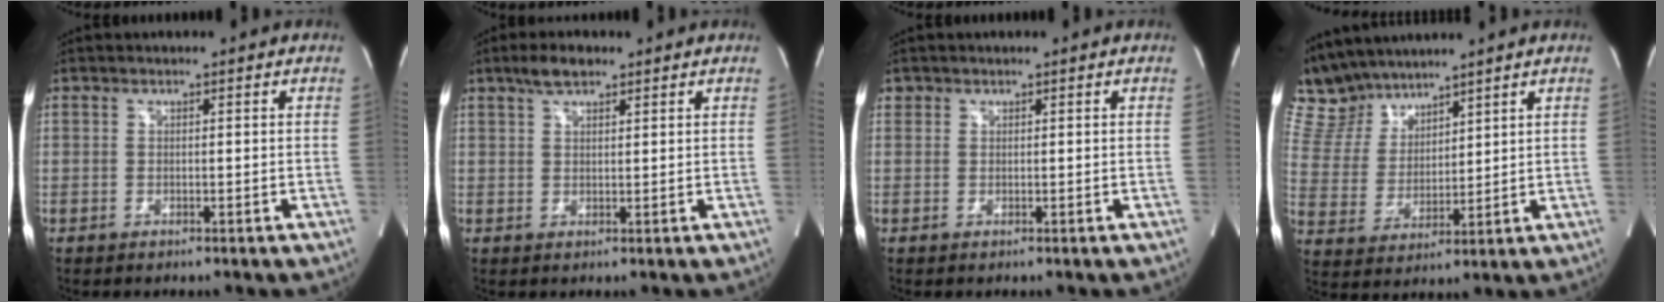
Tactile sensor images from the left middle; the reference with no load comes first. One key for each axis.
{"total": 3.6, "fx": 2.6, "fy": 1.3, "fz": 2.1, "tx": -0.047, "ty": 0.010, "tz": 0.050}
{"total": 0.6, "fx": 0.4, "fy": 0.5, "fz": 0.0, "tx": 0.004, "ty": 0.005, "tz": 0.006}
{"total": 10.1, "fx": 9.2, "fy": 3.5, "fz": 2.1, "tx": -0.066, "ty": 0.021, "tz": 0.196}